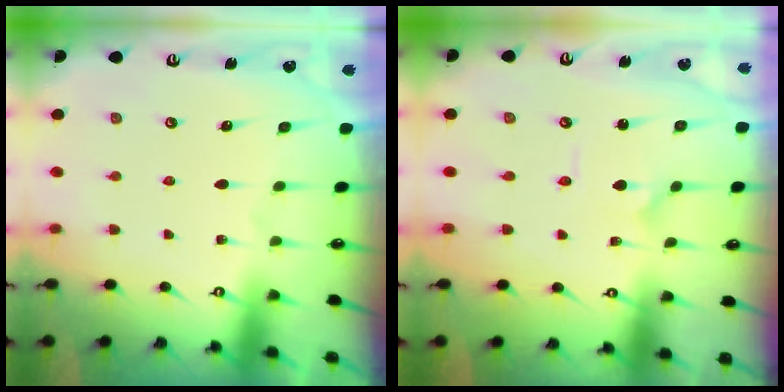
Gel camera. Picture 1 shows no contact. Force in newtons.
{"total": 0.7, "press": 0.7, "slide": 0.0}